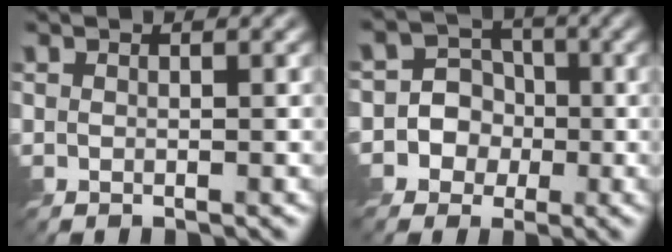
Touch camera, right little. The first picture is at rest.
{"total": 6.4, "force": [-1.7, 6.1, 1.1], "torque": [-0.004, 0.027, -0.062]}